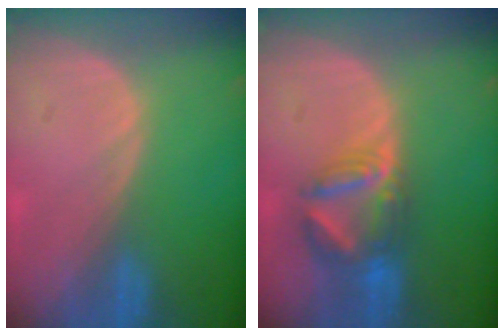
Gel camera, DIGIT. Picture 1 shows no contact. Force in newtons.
{"total": 7.0, "press": 6.6, "slide": 2.3}